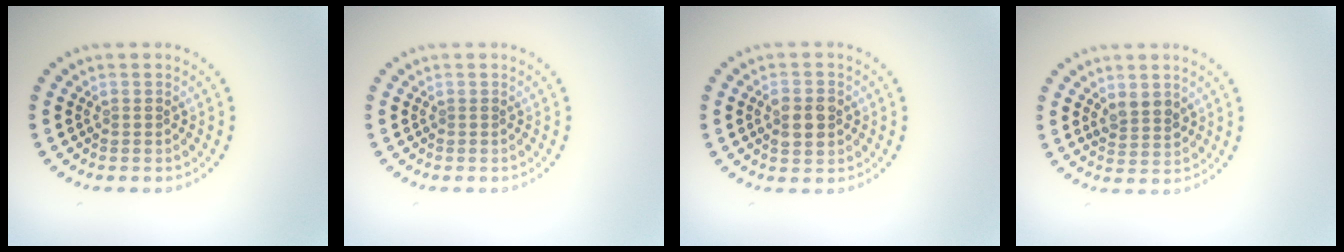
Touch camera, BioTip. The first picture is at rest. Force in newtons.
{"total": 0.0}
{"total": 2.9, "press": 2.9, "slide": 0.1}
{"total": 2.1, "press": 2.0, "slide": 0.8}